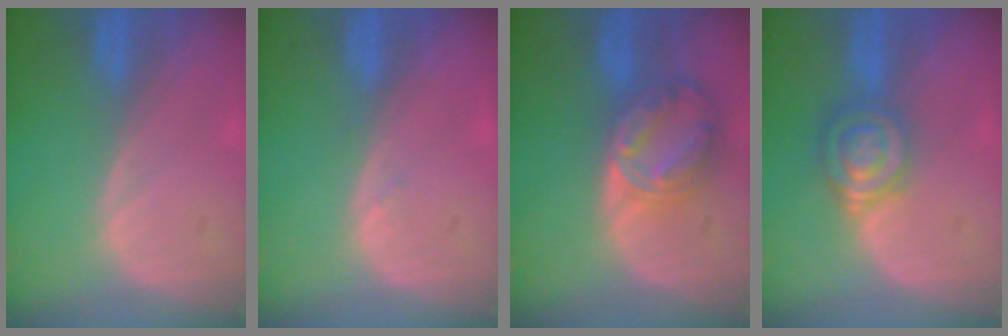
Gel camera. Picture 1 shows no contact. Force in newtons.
{"total": 0.7, "press": 0.6, "slide": 0.3}
{"total": 8.3, "press": 7.1, "slide": 4.4}
{"total": 6.4, "press": 5.8, "slide": 2.8}